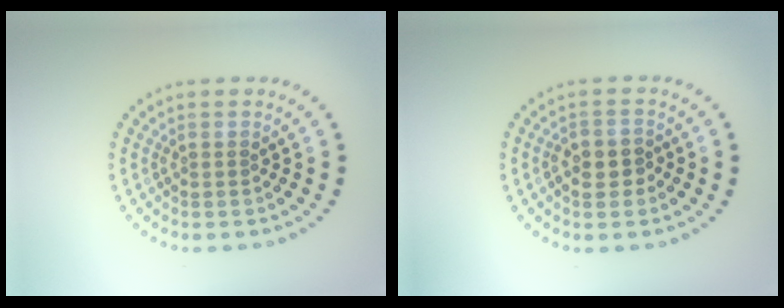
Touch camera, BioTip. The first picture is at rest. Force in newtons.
{"total": 1.9, "press": 1.9, "slide": 0.5}